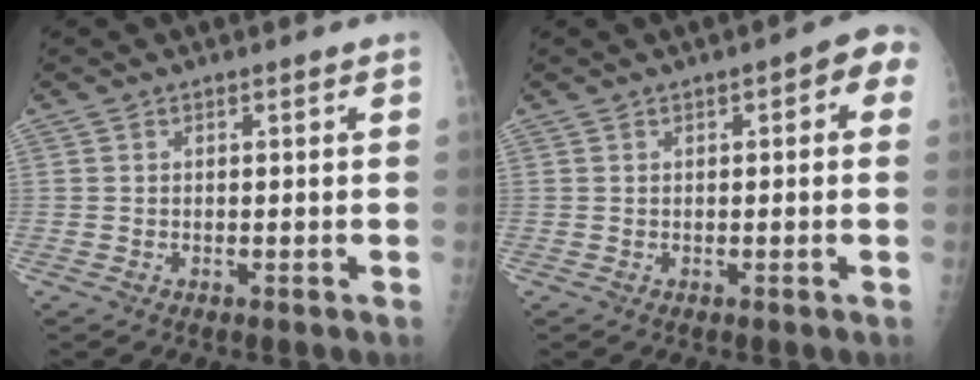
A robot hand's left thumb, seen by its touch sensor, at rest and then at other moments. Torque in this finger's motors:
{"motor_torque": [-0.24, -0.01, 0.05, -0.16, 0.04]}